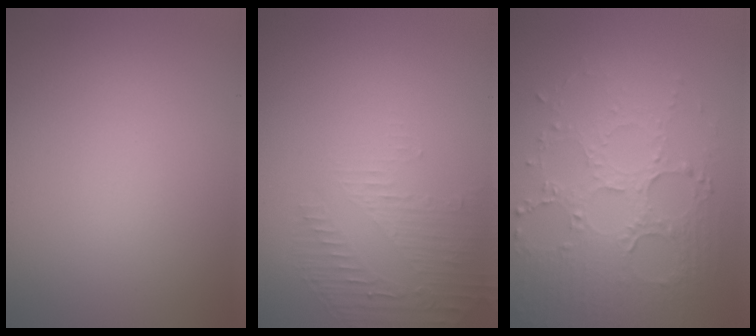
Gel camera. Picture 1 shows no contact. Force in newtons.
{"total": 1.7, "press": 0.8, "slide": 1.5}
{"total": 5.0, "press": 3.7, "slide": 3.4}